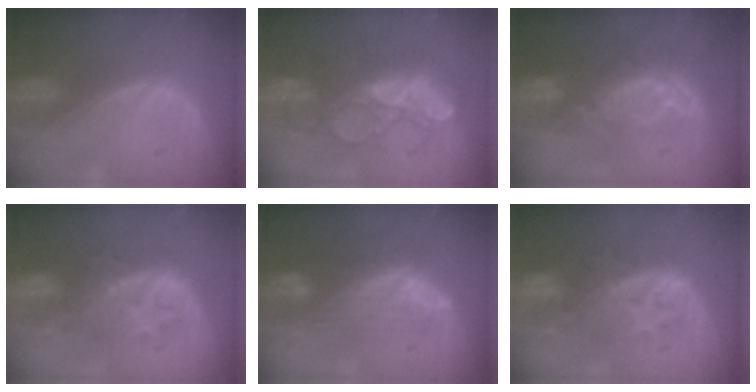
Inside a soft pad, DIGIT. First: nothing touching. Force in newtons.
{"total": 9.0, "press": 8.8, "slide": 1.7}
{"total": 9.5, "press": 8.3, "slide": 4.7}
{"total": 8.4, "press": 8.2, "slide": 1.6}
{"total": 7.6, "press": 7.3, "slide": 2.2}
{"total": 9.5, "press": 8.7, "slide": 4.0}